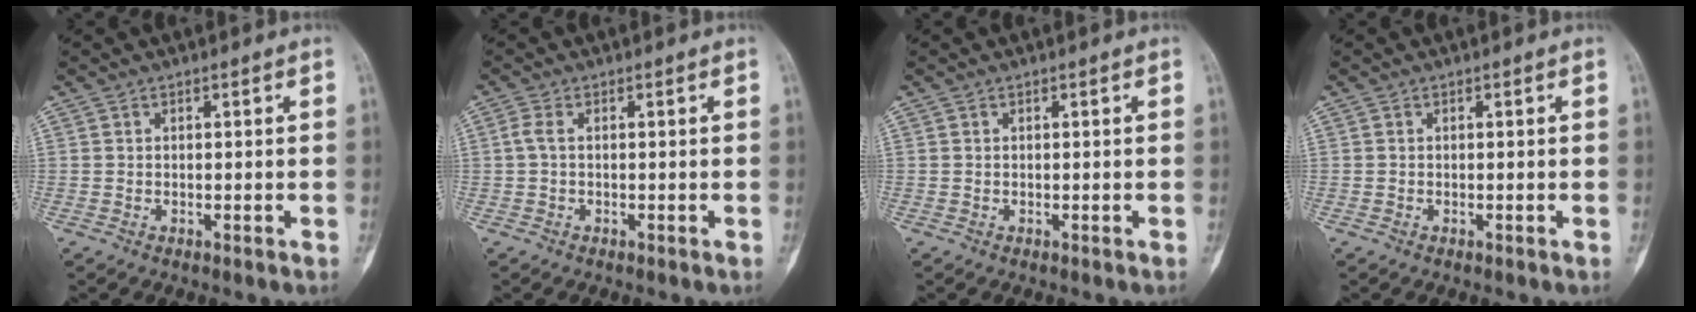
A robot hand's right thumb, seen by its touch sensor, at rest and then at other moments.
{"total": 1.7, "force": [0.0, 0.7, 1.5], "torque": [-0.040, 0.001, -0.003]}
{"total": 0.0}
{"total": 0.0}